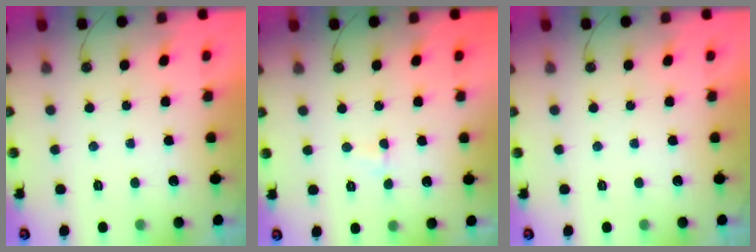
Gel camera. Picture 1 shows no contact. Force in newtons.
{"total": 4.1, "press": 2.2, "slide": 3.5}
{"total": 0.0}